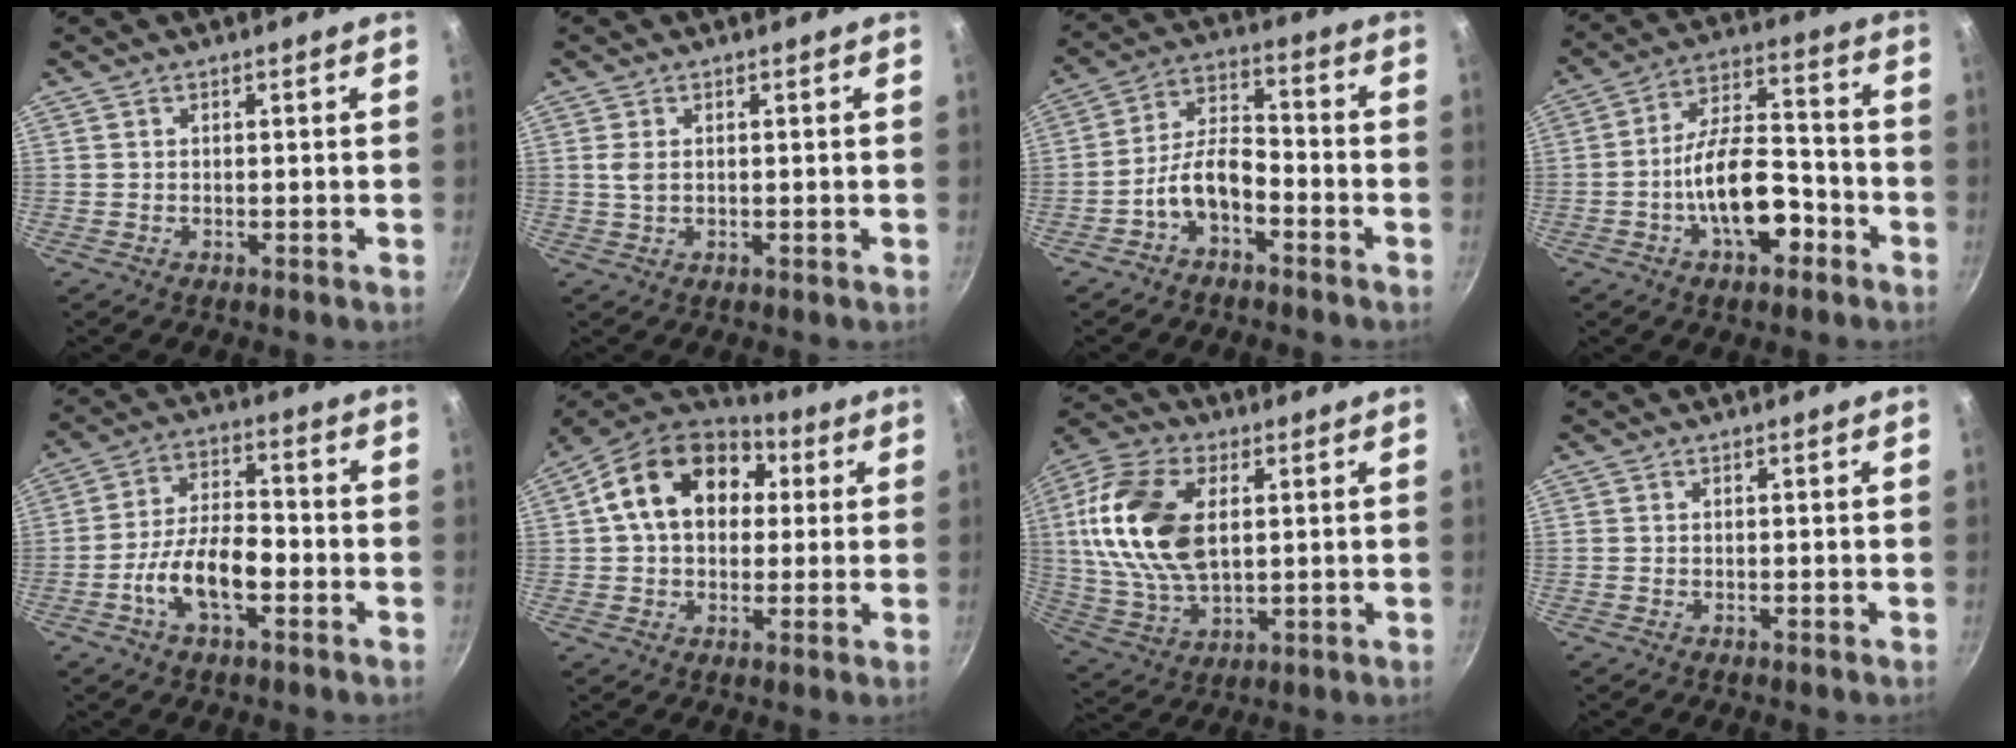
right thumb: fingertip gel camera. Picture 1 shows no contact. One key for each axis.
{"total": 2.0, "fx": 0.4, "fy": 1.1, "fz": 1.6, "tx": -0.032, "ty": 0.001, "tz": 0.008}
{"total": 8.5, "fx": -4.4, "fy": 4.3, "fz": 5.9, "tx": -0.100, "ty": 0.054, "tz": -0.086}
{"total": 14.1, "fx": -5.5, "fy": 6.8, "fz": 11.0, "tx": -0.155, "ty": 0.057, "tz": -0.095}
{"total": 11.1, "fx": -3.9, "fy": 5.3, "fz": 9.0, "tx": -0.146, "ty": 0.039, "tz": -0.077}
{"total": 18.1, "fx": 4.2, "fy": 13.3, "fz": 11.6, "tx": -0.172, "ty": 0.027, "tz": 0.051}
{"total": 19.0, "fx": 3.4, "fy": 11.4, "fz": 14.8, "tx": -0.274, "ty": -0.001, "tz": 0.063}
{"total": 0.0}